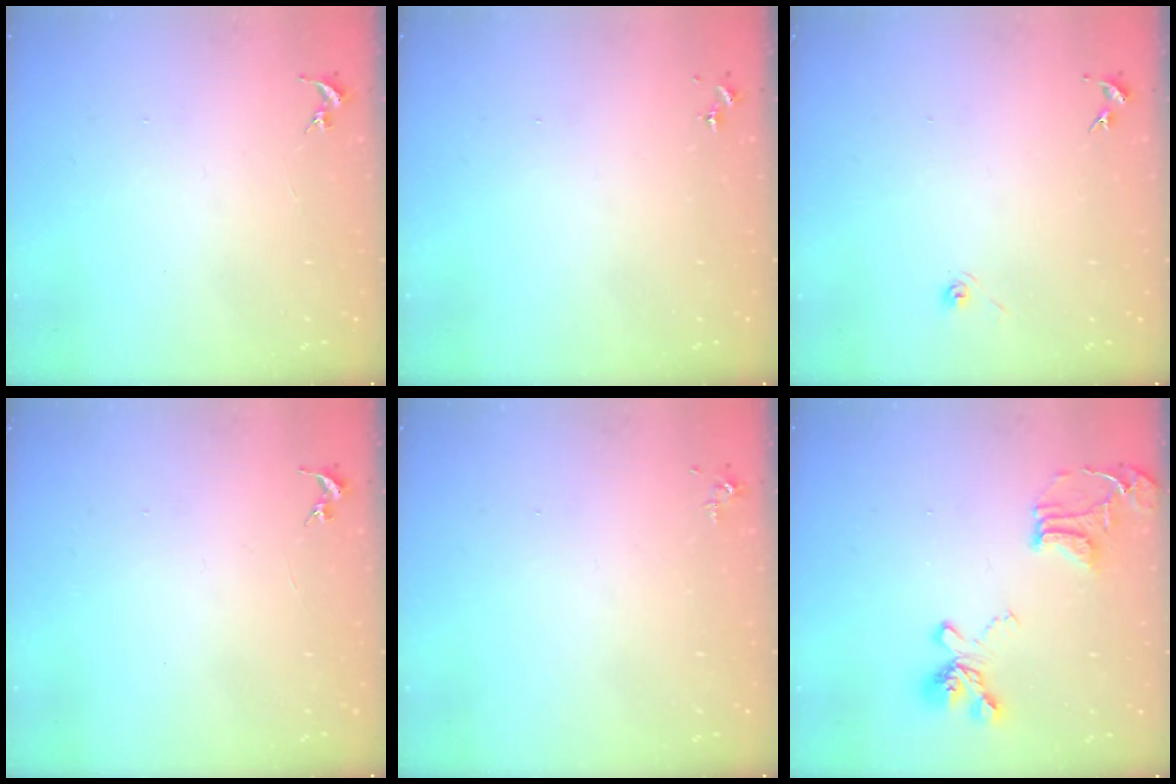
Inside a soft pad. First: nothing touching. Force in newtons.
{"total": 0.0}
{"total": 3.2, "press": 2.6, "slide": 1.8}
{"total": 0.0}
{"total": 3.2, "press": 3.2, "slide": 0.5}
{"total": 18.4, "press": 18.3, "slide": 1.8}